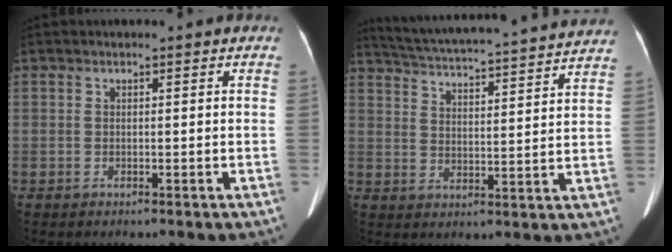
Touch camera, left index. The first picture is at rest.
{"total": 25.9, "force": [24.1, 1.5, 9.4], "torque": [-0.163, -0.014, 0.315]}